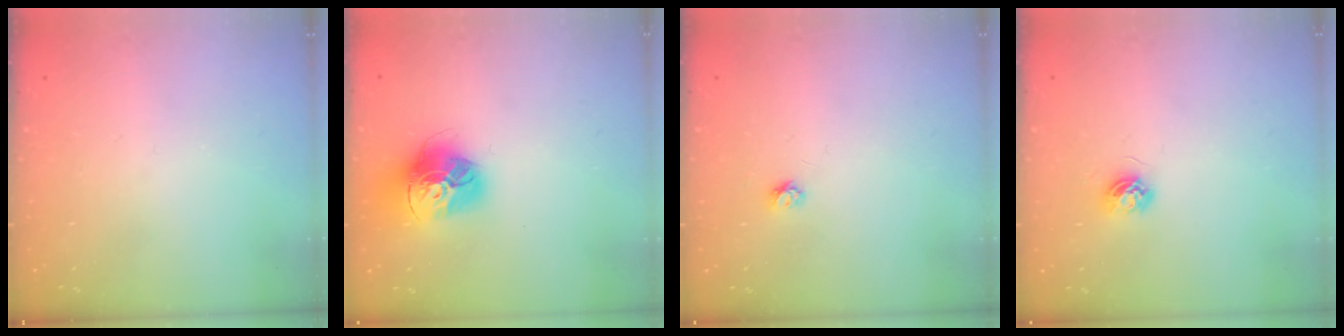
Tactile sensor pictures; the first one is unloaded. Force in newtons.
{"total": 15.9, "press": 15.8, "slide": 1.4}
{"total": 3.4, "press": 3.4, "slide": 0.4}
{"total": 4.2, "press": 4.2, "slide": 0.4}